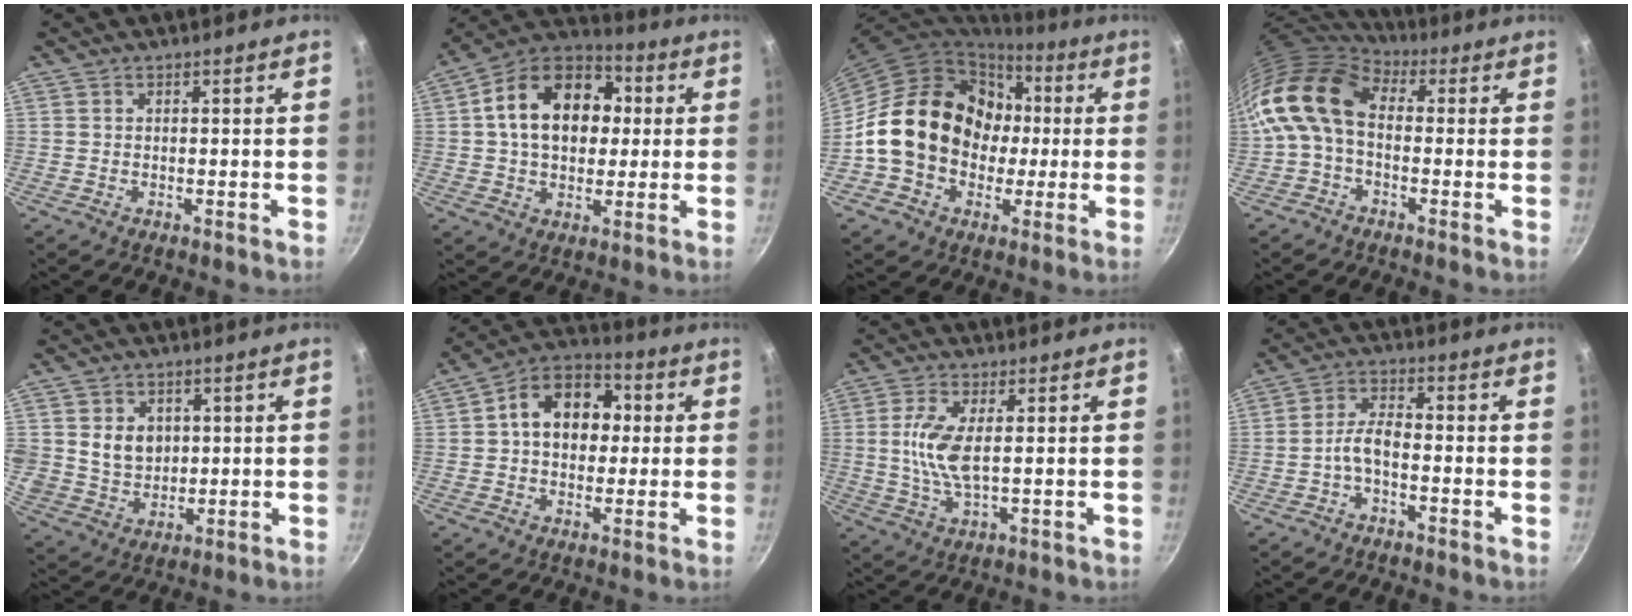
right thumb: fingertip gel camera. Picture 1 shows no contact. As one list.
[{"total": 18.3, "force": [2.7, 13.1, 12.4], "torque": [-0.176, 0.028, 0.027]}, {"total": 20.5, "force": [0.3, 17.0, 11.5], "torque": [-0.162, 0.037, 0.009]}, {"total": 12.7, "force": [0.1, 8.6, 9.4], "torque": [-0.166, 0.024, -0.018]}, {"total": 8.2, "force": [1.6, 7.0, 4.0], "torque": [-0.045, -0.013, 0.037]}, {"total": 13.4, "force": [1.8, 9.9, 8.8], "torque": [-0.092, 0.024, 0.009]}, {"total": 7.7, "force": [1.0, 3.0, 7.1], "torque": [-0.151, -0.004, 0.020]}, {"total": 4.4, "force": [-2.2, 1.7, 3.4], "torque": [-0.070, 0.028, -0.047]}]